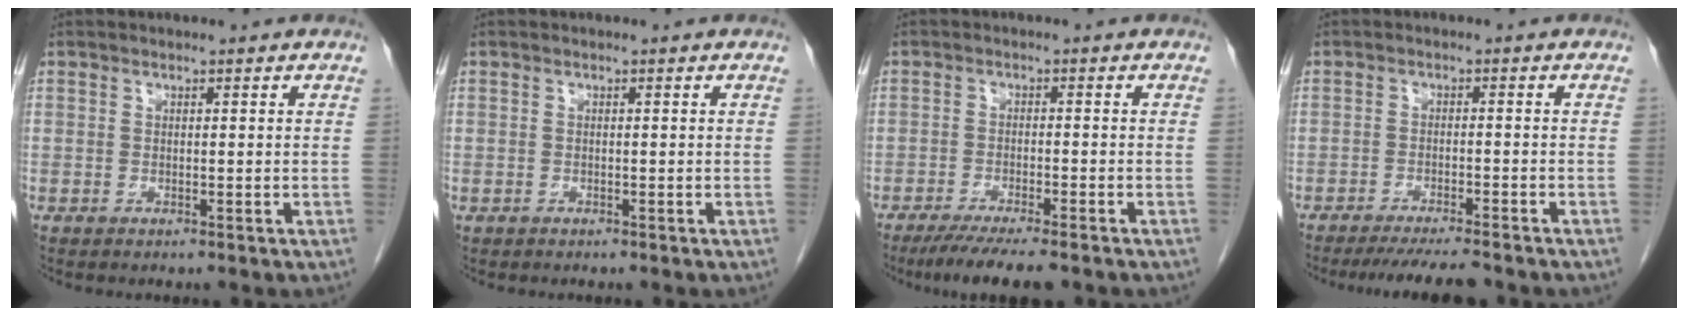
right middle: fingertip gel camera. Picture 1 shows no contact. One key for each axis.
{"total": 0.0}
{"total": 8.5, "fx": -6.8, "fy": 0.8, "fz": 5.0, "tx": -0.071, "ty": -0.017, "tz": -0.103}
{"total": 7.6, "fx": -6.8, "fy": 0.3, "fz": 3.3, "tx": -0.039, "ty": -0.016, "tz": -0.105}